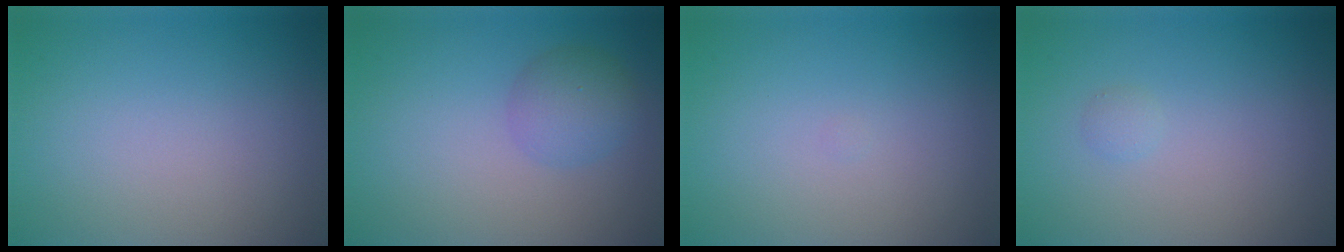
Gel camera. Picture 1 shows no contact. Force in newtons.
{"total": 2.8, "press": 2.8, "slide": 0.1}
{"total": 0.0}
{"total": 0.6, "press": 0.6, "slide": 0.0}